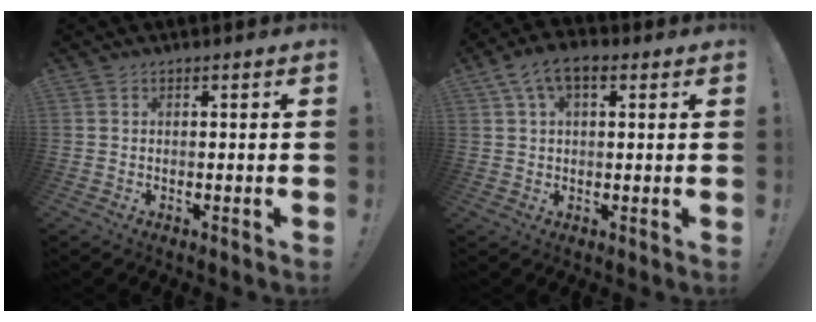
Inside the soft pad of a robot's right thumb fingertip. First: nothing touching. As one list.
[{"total": 7.1, "force": [2.9, 3.8, 5.3], "torque": [-0.096, 0.004, 0.057]}]